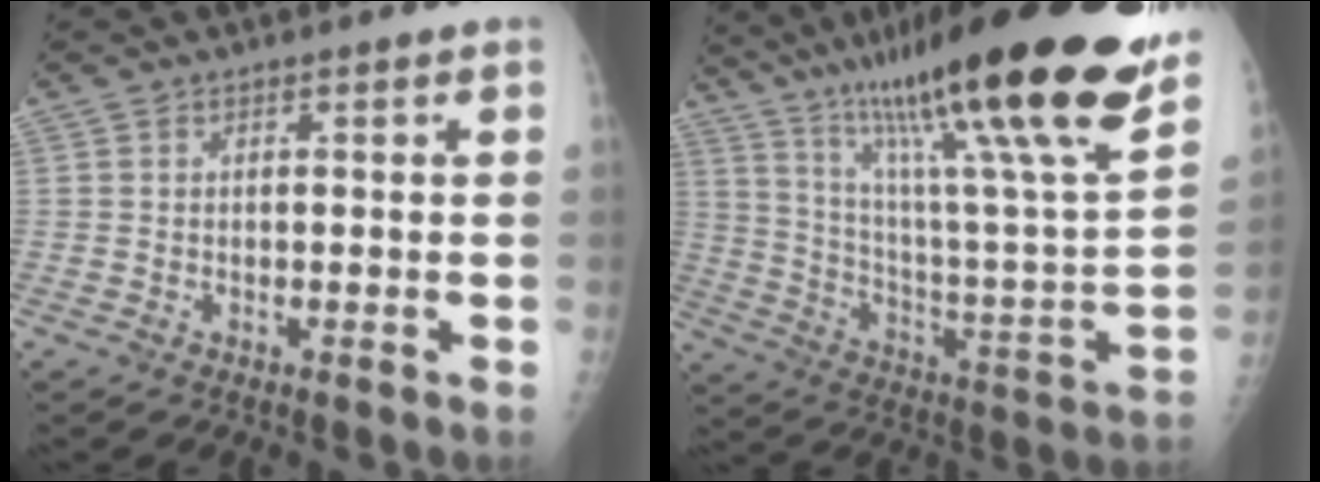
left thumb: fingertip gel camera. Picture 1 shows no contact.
{"total": 34.2, "force": [22.5, 3.8, 25.6], "torque": [-0.384, -0.064, 0.362]}